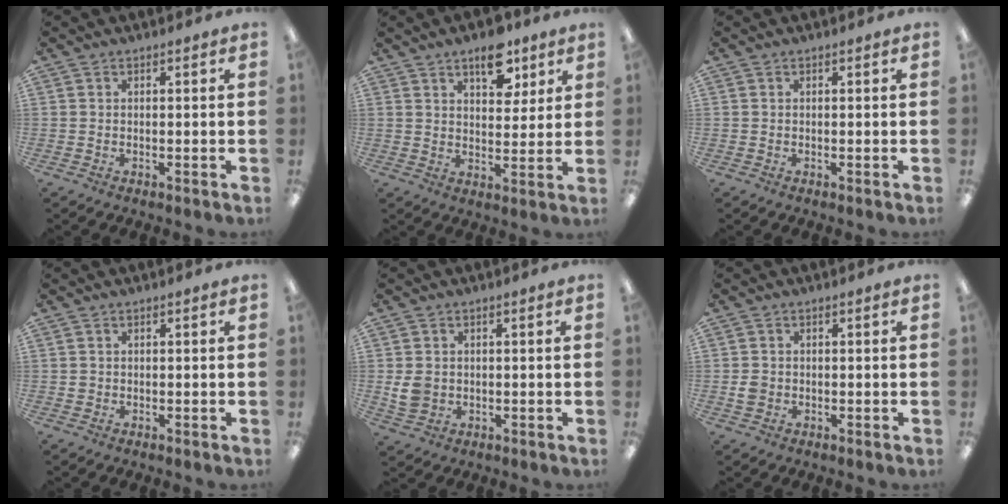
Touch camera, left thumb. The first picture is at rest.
{"total": 10.0, "force": [6.1, 5.2, 6.0], "torque": [-0.060, -0.033, 0.100]}
{"total": 0.0}
{"total": 1.1, "force": [0.1, 1.0, 0.3], "torque": [-0.007, 0.003, 0.002]}
{"total": 5.0, "force": [0.3, 4.3, 2.5], "torque": [-0.045, -0.001, 0.005]}
{"total": 2.5, "force": [-0.2, 2.2, 1.0], "torque": [-0.010, 0.001, -0.005]}